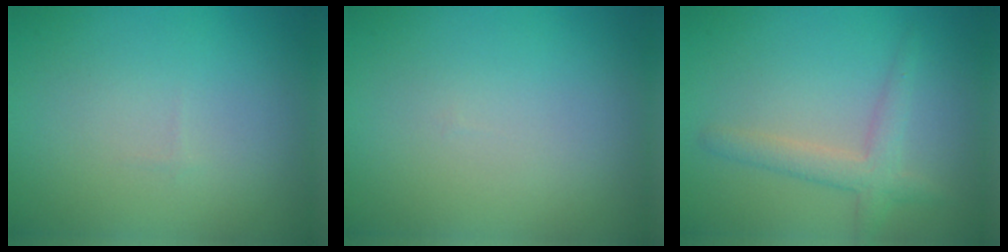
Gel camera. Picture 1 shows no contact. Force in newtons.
{"total": 0.0}
{"total": 2.6, "press": 2.6, "slide": 0.1}